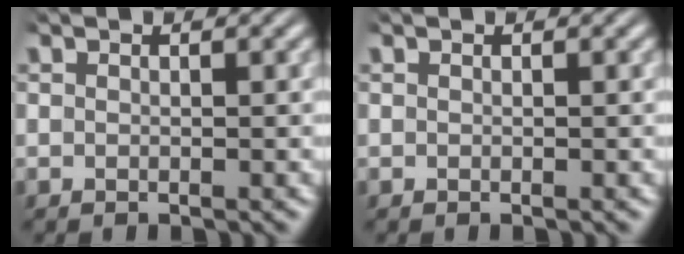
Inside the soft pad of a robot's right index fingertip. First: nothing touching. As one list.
[{"total": 0.0}]